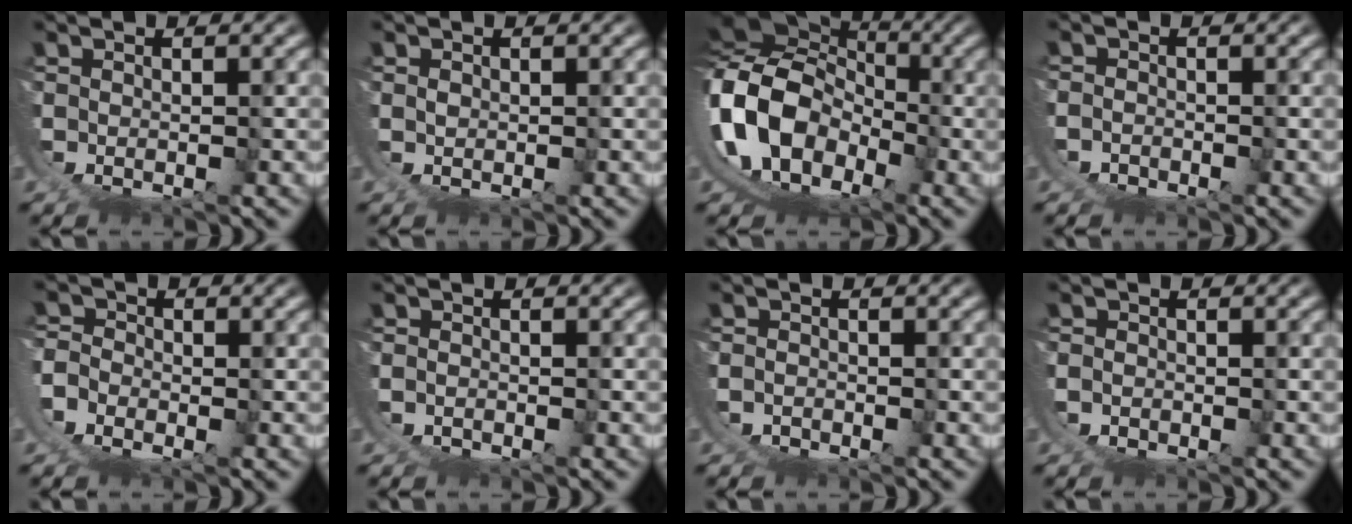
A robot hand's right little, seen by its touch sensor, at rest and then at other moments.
{"total": 0.8, "force": [0.7, 0.4, 0.0], "torque": [-0.002, 0.003, 0.009]}
{"total": 17.8, "force": [1.1, 14.3, 10.5], "torque": [-0.256, -0.051, 0.024]}
{"total": 2.7, "force": [-0.4, 2.6, 0.8], "torque": [-0.040, -0.015, -0.004]}
{"total": 5.2, "force": [0.7, 4.6, 2.2], "torque": [-0.068, -0.014, 0.006]}
{"total": 1.4, "force": [-0.1, 1.4, 0.5], "torque": [-0.025, -0.006, -0.001]}
{"total": 3.0, "force": [-0.5, 2.8, 0.9], "torque": [-0.045, -0.016, -0.007]}
{"total": 1.9, "force": [0.0, 1.9, 0.5], "torque": [-0.029, -0.009, 0.001]}